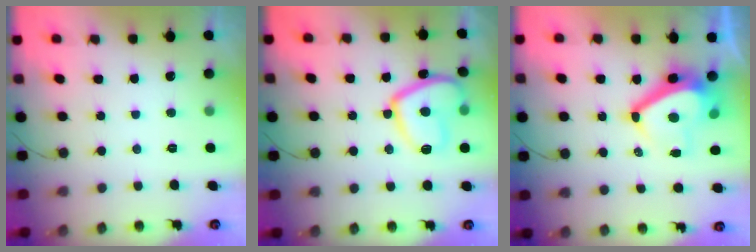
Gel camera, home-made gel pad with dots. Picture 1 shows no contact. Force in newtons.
{"total": 12.4, "press": 12.4, "slide": 0.6}
{"total": 10.8, "press": 10.4, "slide": 3.1}